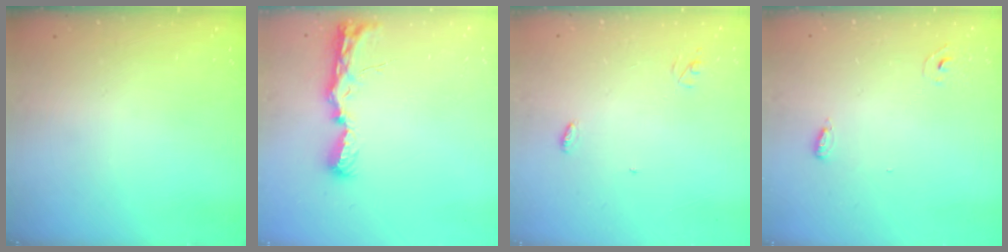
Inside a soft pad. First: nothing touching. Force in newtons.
{"total": 8.3, "press": 8.2, "slide": 0.8}
{"total": 3.3, "press": 3.2, "slide": 0.3}
{"total": 3.5, "press": 3.2, "slide": 1.4}